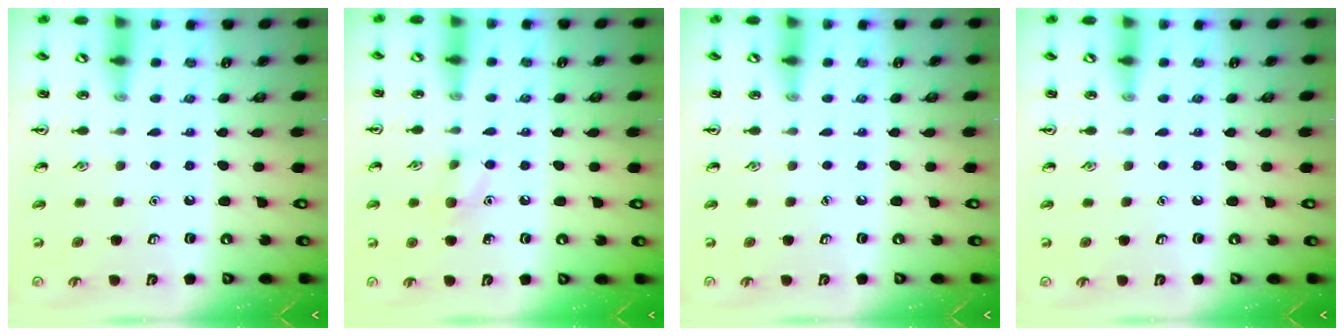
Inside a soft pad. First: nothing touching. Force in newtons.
{"total": 6.6, "press": 6.3, "slide": 2.0}
{"total": 0.0}
{"total": 0.0}